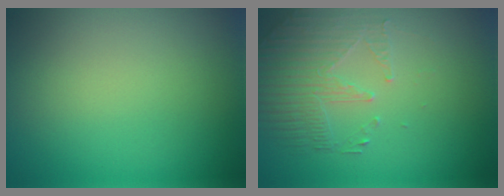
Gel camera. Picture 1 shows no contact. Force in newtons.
{"total": 2.2, "press": 1.8, "slide": 1.2}